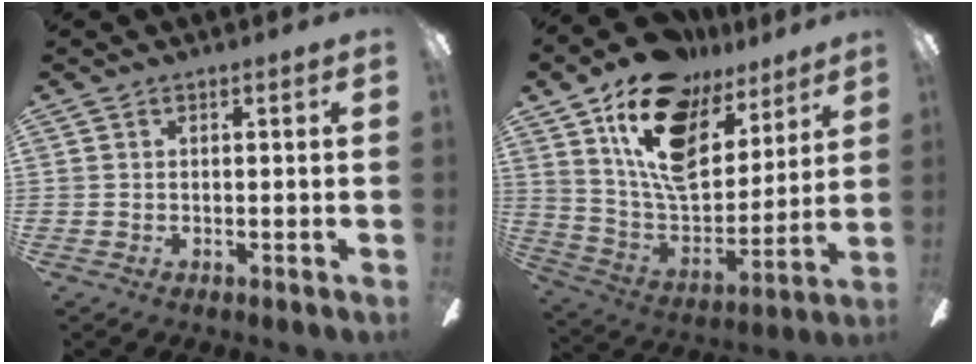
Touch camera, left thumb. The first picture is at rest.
{"total": 20.0, "force": [12.0, 11.2, 11.4], "torque": [-0.206, -0.068, 0.213]}